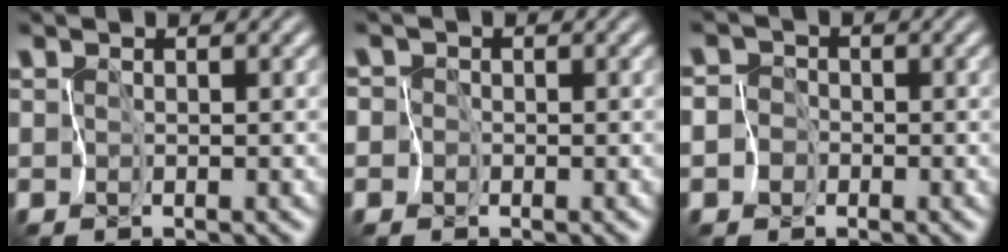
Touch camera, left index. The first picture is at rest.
{"total": 3.9, "force": [-0.9, 3.7, 0.7], "torque": [-0.013, 0.016, -0.052]}
{"total": 4.9, "force": [-2.4, 4.2, 0.7], "torque": [-0.008, -0.001, -0.065]}